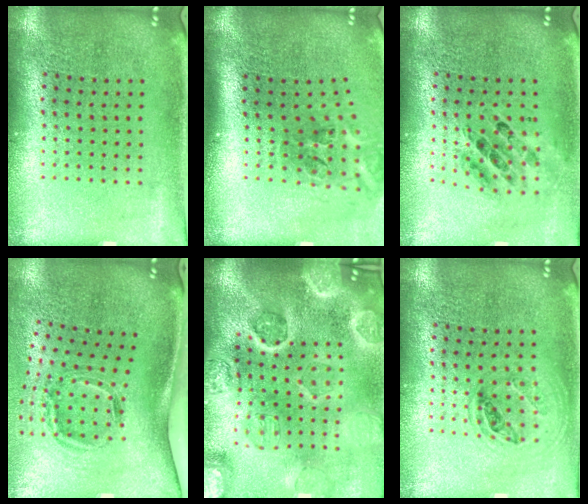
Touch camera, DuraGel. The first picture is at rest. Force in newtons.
{"total": 2.3, "press": 1.4, "slide": 1.8}
{"total": 0.7, "press": 0.7, "slide": 0.2}
{"total": 1.9, "press": 1.2, "slide": 1.4}
{"total": 5.4, "press": 4.6, "slide": 2.9}
{"total": 1.0, "press": 0.9, "slide": 0.3}